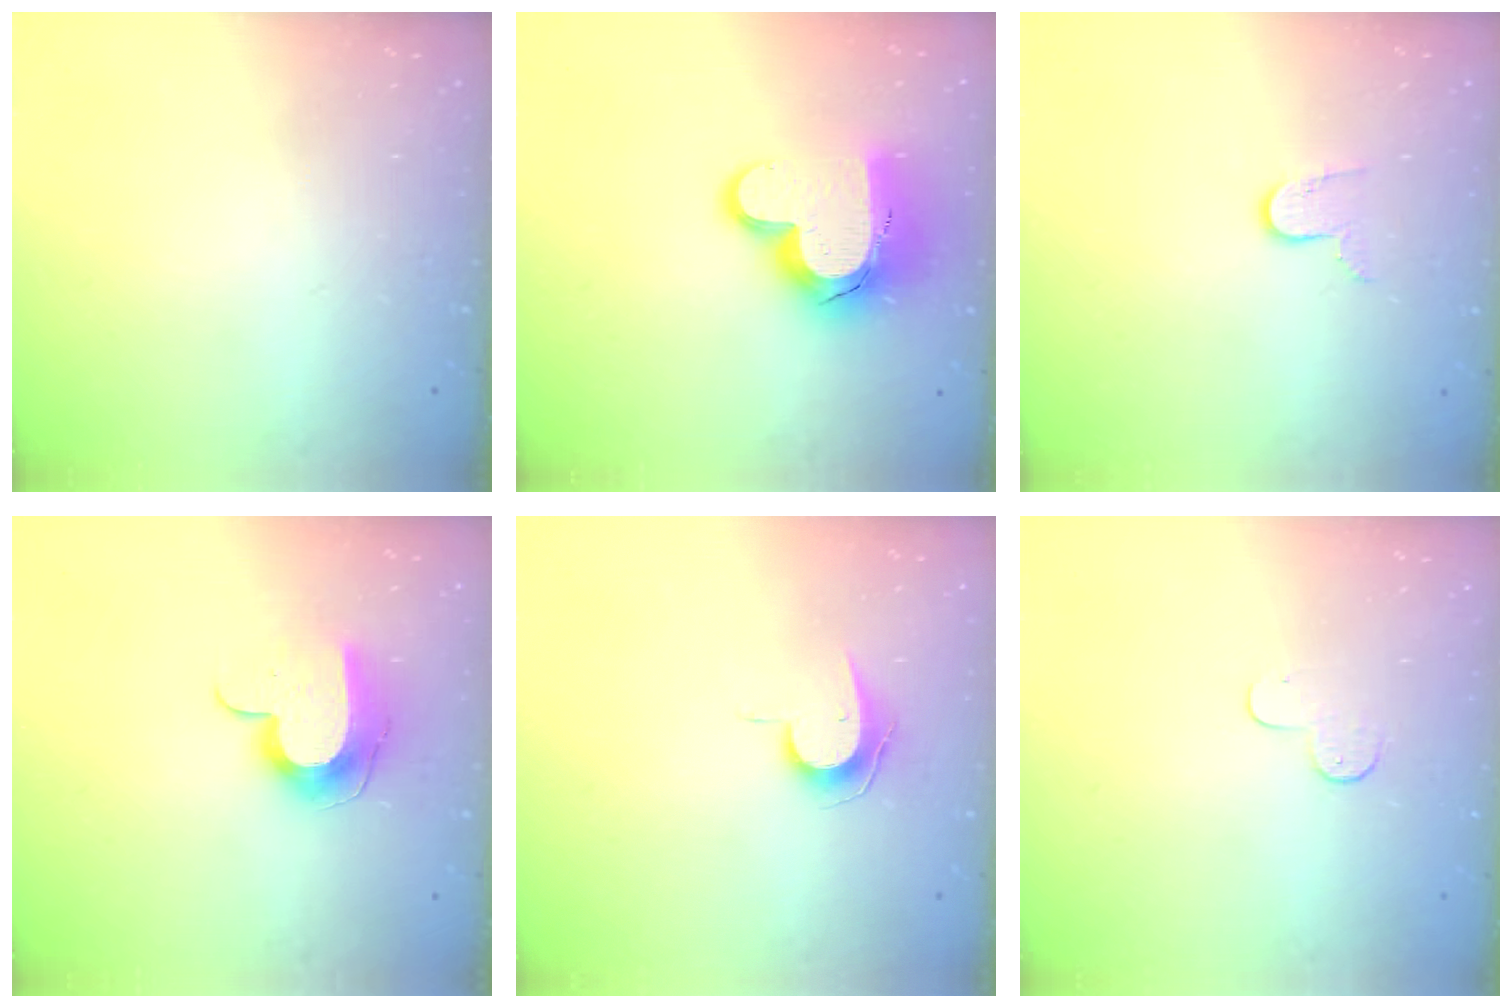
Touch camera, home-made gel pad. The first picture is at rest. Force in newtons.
{"total": 15.6, "press": 15.5, "slide": 1.3}
{"total": 6.3, "press": 6.3, "slide": 0.5}
{"total": 10.1, "press": 10.0, "slide": 1.0}
{"total": 7.7, "press": 7.6, "slide": 0.4}
{"total": 5.0, "press": 4.9, "slide": 0.5}